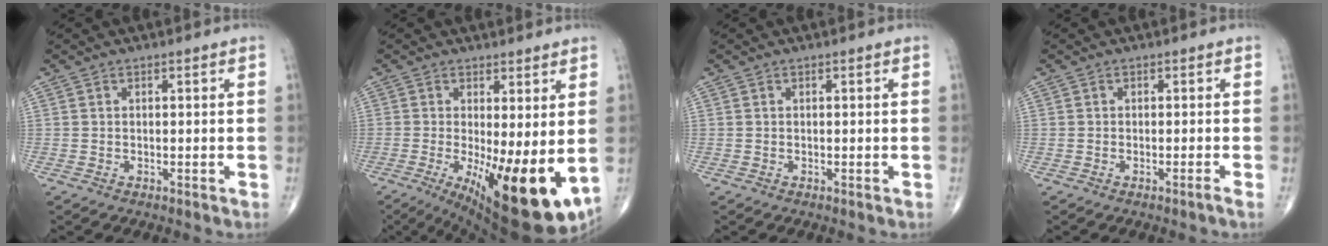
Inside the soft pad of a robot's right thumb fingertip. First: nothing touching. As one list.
[{"total": 17.2, "force": [-2.8, 5.6, 16.0], "torque": [-0.207, -0.033, -0.020]}, {"total": 0.0}, {"total": 0.9, "force": [-0.6, -0.4, 0.6], "torque": [-0.008, 0.000, -0.014]}]